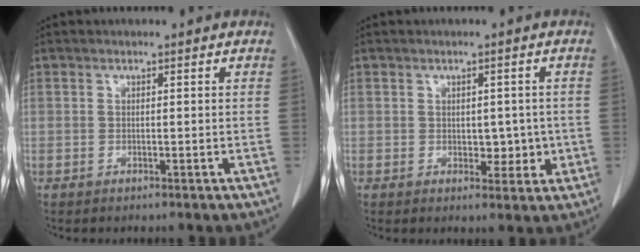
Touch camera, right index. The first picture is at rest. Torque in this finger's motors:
{"motor_torque": [-0.05, 0.19, 0.02, 0.02]}